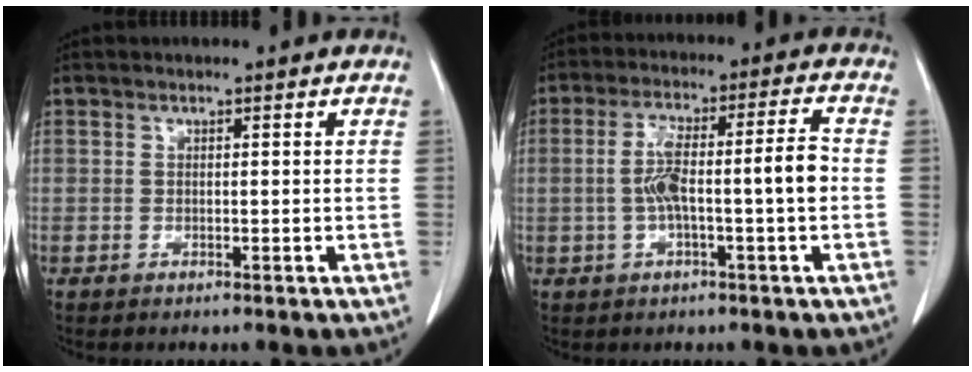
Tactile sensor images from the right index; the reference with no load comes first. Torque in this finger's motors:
{"motor_torque": [0.39, 0.06, 0.26, 0.07]}